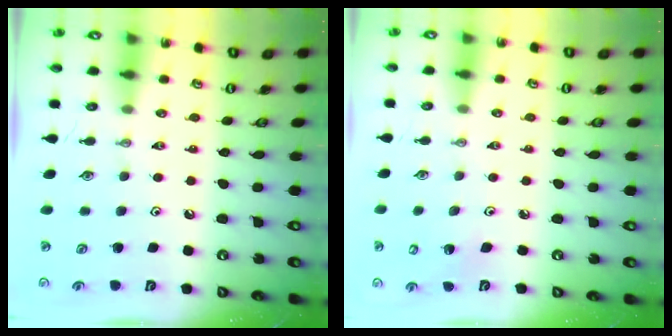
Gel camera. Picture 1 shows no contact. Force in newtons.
{"total": 2.5, "press": 2.4, "slide": 0.6}